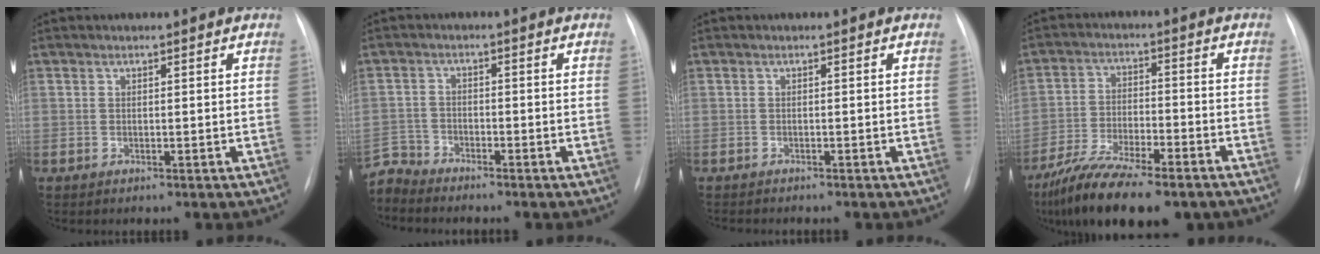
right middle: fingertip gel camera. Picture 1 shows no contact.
{"total": 4.3, "force": [-4.2, 0.3, -1.0], "torque": [0.019, -0.007, -0.083]}
{"total": 2.4, "force": [-2.2, 0.2, 0.9], "torque": [-0.014, -0.006, -0.026]}
{"total": 15.5, "force": [-11.7, 4.2, 9.2], "torque": [-0.167, -0.020, -0.195]}